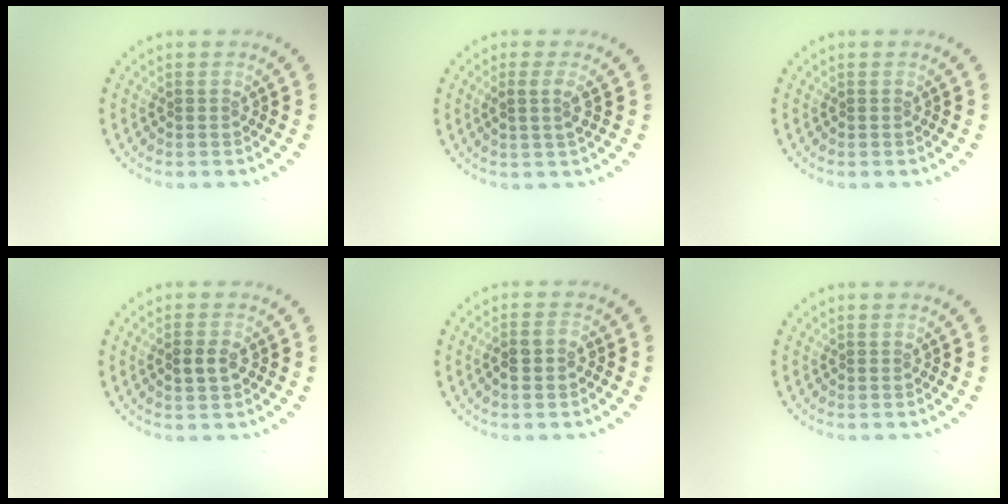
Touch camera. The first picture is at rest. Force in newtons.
{"total": 1.3, "press": 1.2, "slide": 0.6}
{"total": 0.0}
{"total": 1.9, "press": 1.9, "slide": 0.2}
{"total": 2.0, "press": 1.9, "slide": 0.5}
{"total": 0.0}